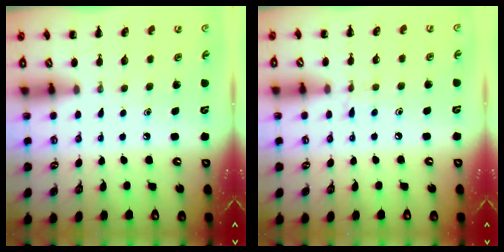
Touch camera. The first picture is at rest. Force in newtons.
{"total": 4.4, "press": 4.3, "slide": 1.2}